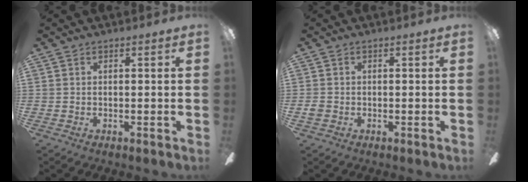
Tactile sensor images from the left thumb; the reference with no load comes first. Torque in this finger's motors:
{"motor_torque": [0.32, 0.22, -0.12, -0.07, -0.01]}